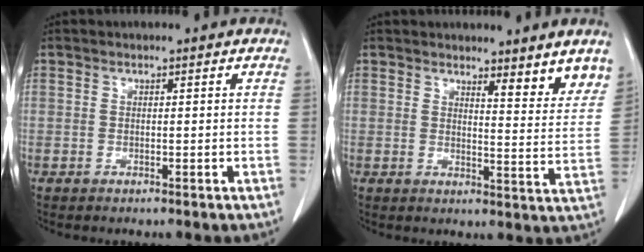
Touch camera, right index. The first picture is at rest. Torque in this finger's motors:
{"motor_torque": [0.11, 0.18, 0.08, 0.02]}